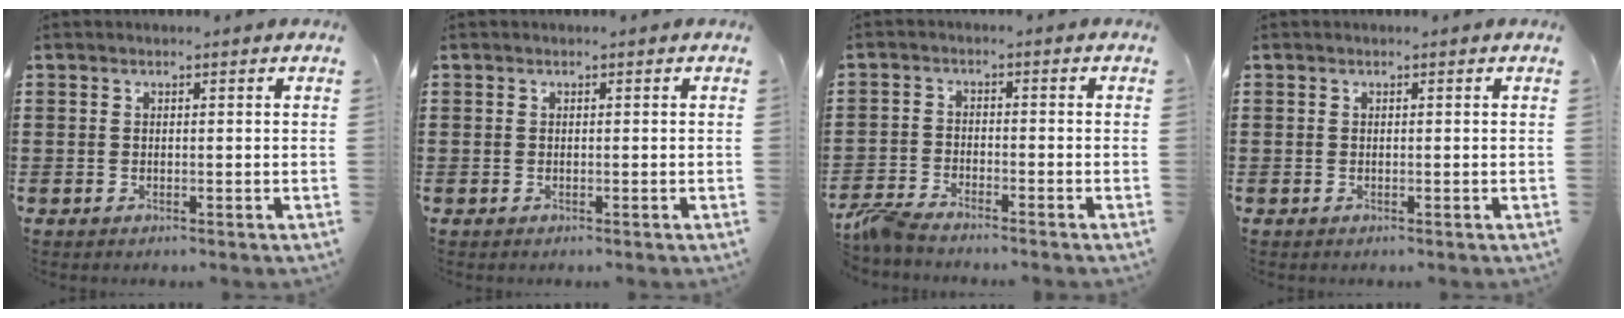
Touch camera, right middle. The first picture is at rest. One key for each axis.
{"total": 0.0}
{"total": 3.5, "fx": -3.3, "fy": 0.2, "fz": 1.4, "tx": -0.052, "ty": -0.007, "tz": -0.072}
{"total": 0.0}